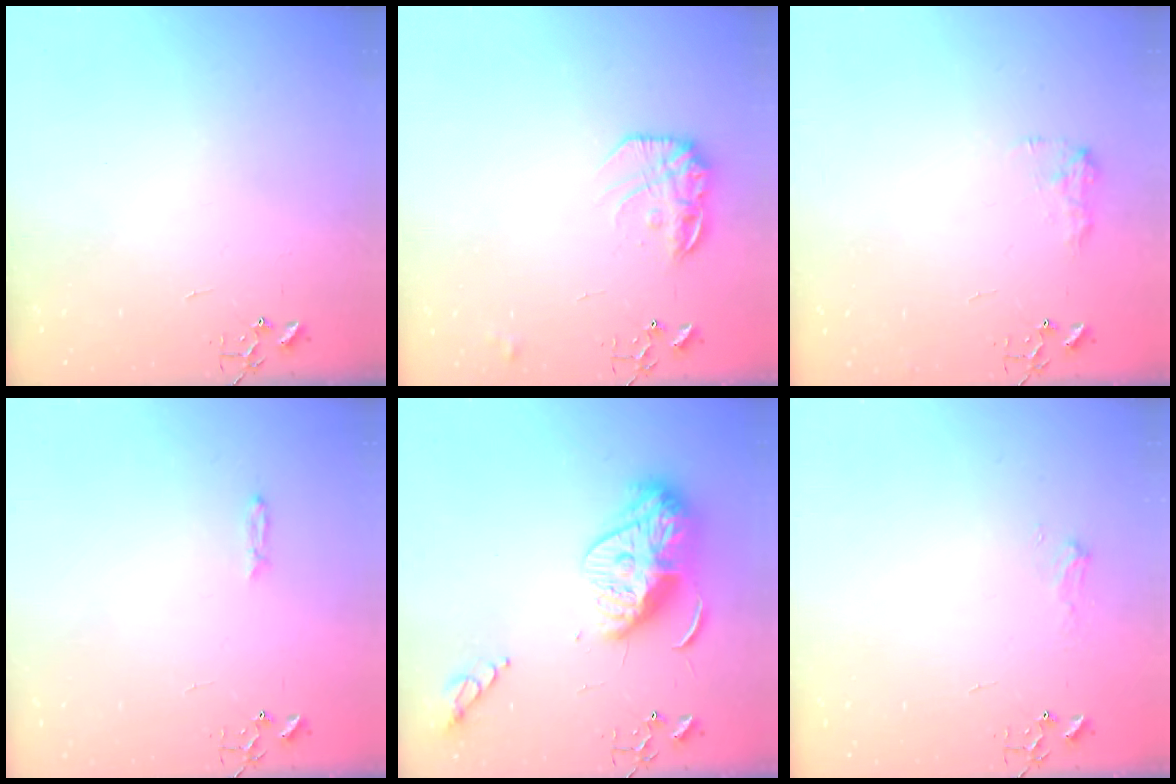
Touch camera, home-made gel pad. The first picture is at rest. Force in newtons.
{"total": 13.6, "press": 13.6, "slide": 0.7}
{"total": 7.9, "press": 7.9, "slide": 0.4}
{"total": 3.7, "press": 3.6, "slide": 0.4}
{"total": 16.7, "press": 16.7, "slide": 0.8}
{"total": 6.0, "press": 6.0, "slide": 0.7}